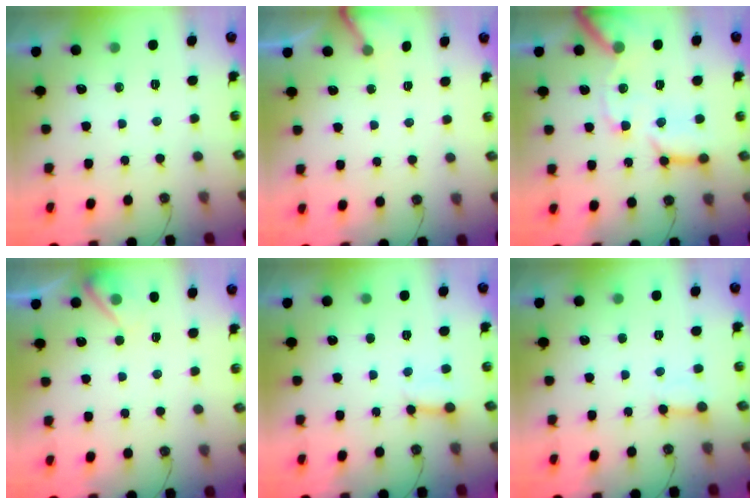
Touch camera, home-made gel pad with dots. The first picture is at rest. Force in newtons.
{"total": 3.4, "press": 3.4, "slide": 0.2}
{"total": 15.7, "press": 15.6, "slide": 1.9}
{"total": 6.3, "press": 6.3, "slide": 0.6}
{"total": 3.7, "press": 3.6, "slide": 0.4}
{"total": 2.7, "press": 2.7, "slide": 0.5}